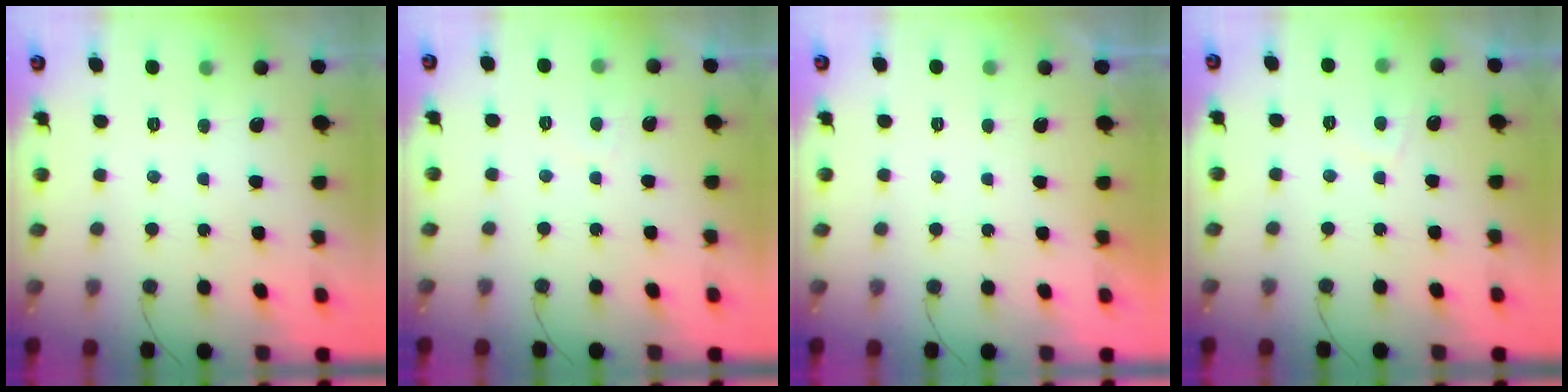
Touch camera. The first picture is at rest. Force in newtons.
{"total": 2.0, "press": 2.0, "slide": 0.6}
{"total": 2.0, "press": 2.0, "slide": 0.6}
{"total": 1.8, "press": 1.6, "slide": 0.7}